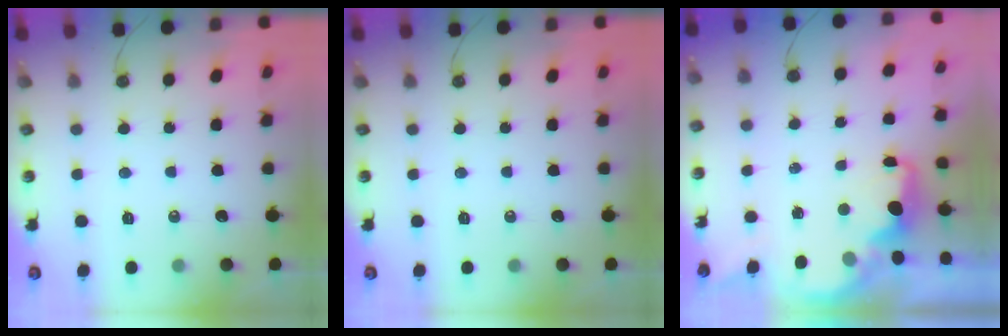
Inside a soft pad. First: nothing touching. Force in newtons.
{"total": 0.0}
{"total": 2.3, "press": 2.1, "slide": 0.8}